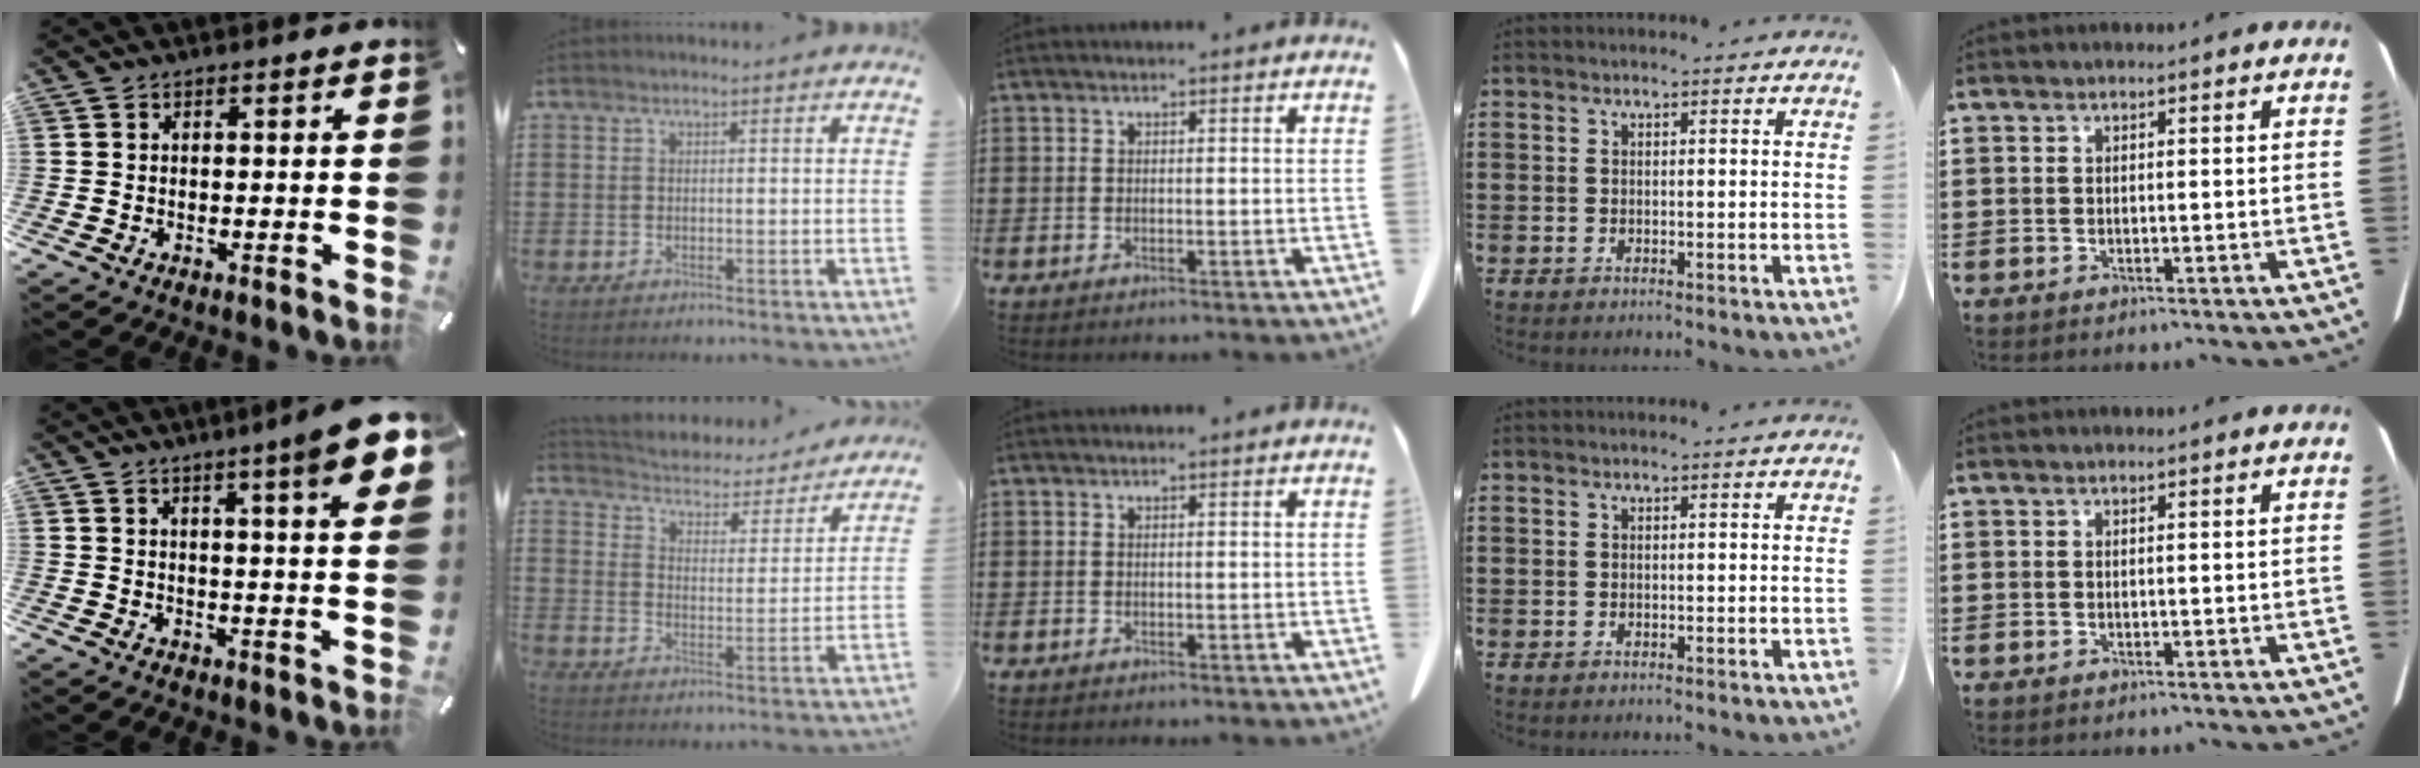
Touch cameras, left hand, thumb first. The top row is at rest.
{"thumb": {"total": 10.3, "force": [5.5, 0.7, 8.7], "torque": [-0.131, -0.029, 0.085]}, "index": {"total": 3.5, "force": [3.4, 0.3, 0.0], "torque": [-0.024, -0.034, 0.051]}}